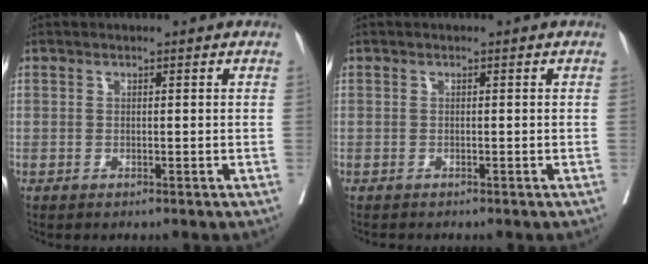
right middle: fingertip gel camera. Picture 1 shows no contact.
{"total": 0.5, "force": [-0.5, 0.0, 0.1], "torque": [-0.012, -0.004, -0.012]}